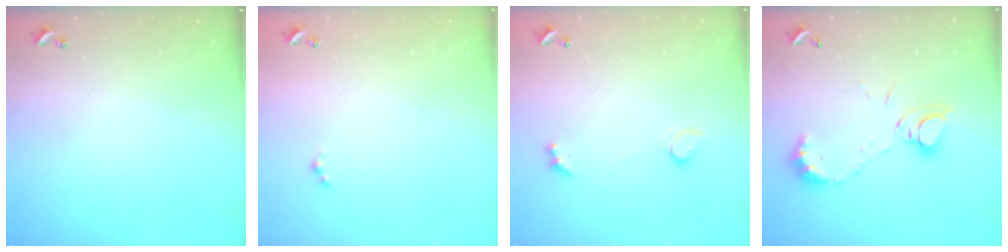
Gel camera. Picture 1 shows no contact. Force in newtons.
{"total": 0.8, "press": 0.5, "slide": 0.5}
{"total": 2.3, "press": 1.9, "slide": 1.1}
{"total": 10.0, "press": 10.0, "slide": 0.9}